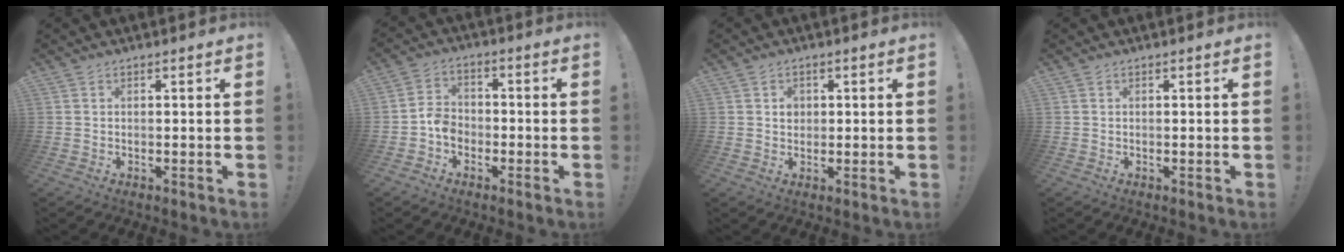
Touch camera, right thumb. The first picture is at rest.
{"total": 6.2, "force": [-3.3, 4.6, 2.7], "torque": [-0.048, 0.021, -0.060]}
{"total": 2.4, "force": [0.5, 2.2, 0.9], "torque": [0.002, -0.005, 0.004]}
{"total": 0.0}